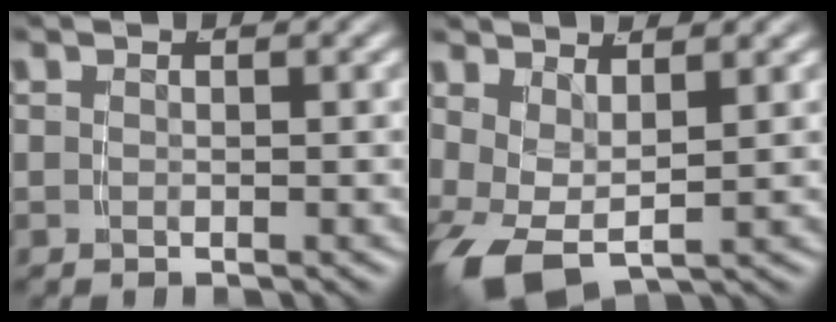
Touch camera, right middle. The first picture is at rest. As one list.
[{"total": 6.5, "force": [-1.8, 4.8, 4.0], "torque": [-0.121, -0.033, -0.020]}]